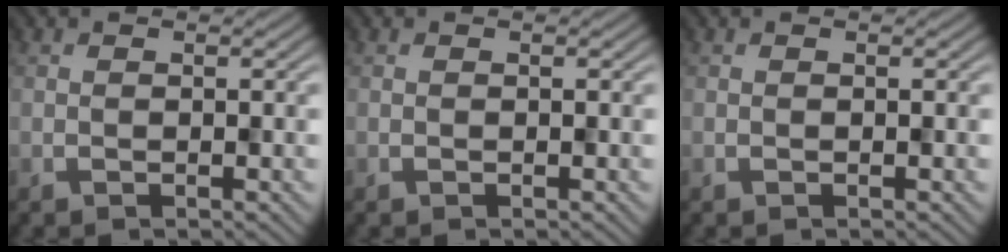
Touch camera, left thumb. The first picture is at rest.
{"total": 0.0}
{"total": 0.0}